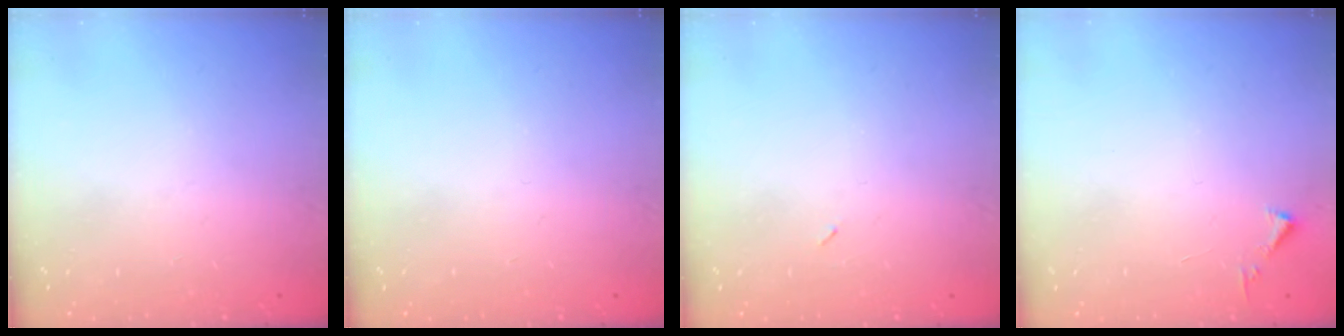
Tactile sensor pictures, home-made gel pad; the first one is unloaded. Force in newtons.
{"total": 0.0}
{"total": 2.2, "press": 2.1, "slide": 0.9}
{"total": 3.1, "press": 3.1, "slide": 0.4}